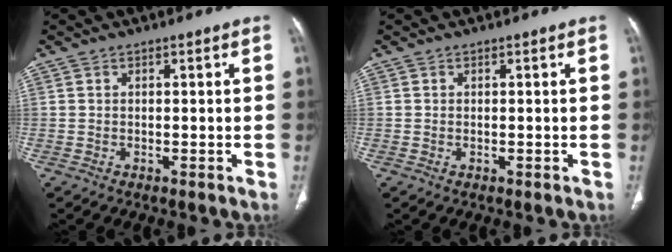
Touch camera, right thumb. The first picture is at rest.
{"total": 0.0}